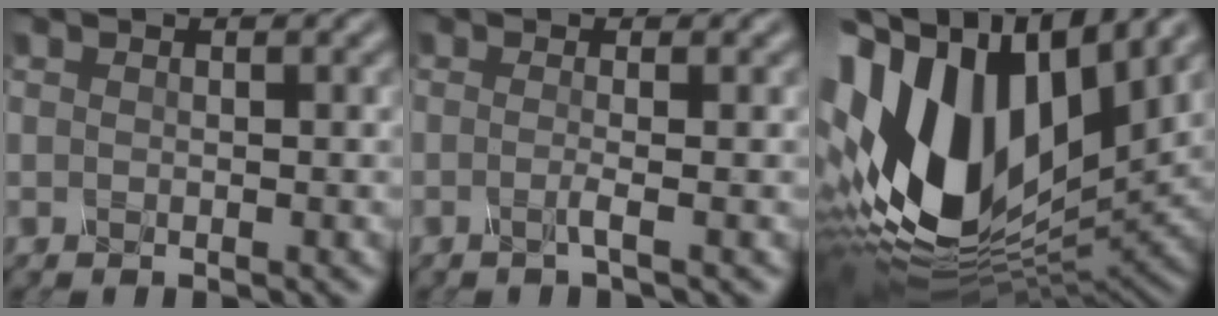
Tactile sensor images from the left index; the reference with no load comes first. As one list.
[{"total": 0.9, "force": [-0.4, 0.0, 0.8], "torque": [-0.016, -0.003, -0.013]}, {"total": 16.8, "force": [1.8, 9.9, 13.4], "torque": [-0.312, 0.006, 0.043]}]